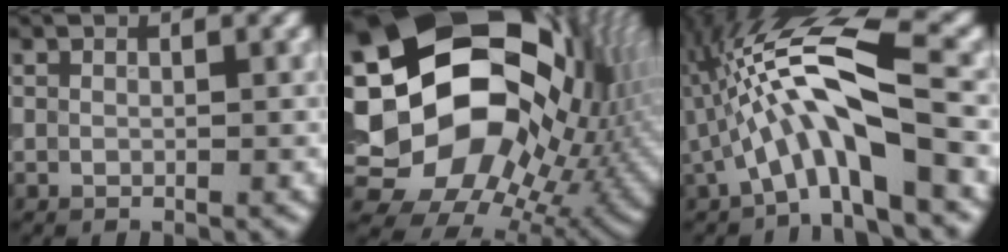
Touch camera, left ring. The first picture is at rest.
{"total": 20.1, "force": [2.5, 15.9, 12.0], "torque": [-0.189, -0.012, 0.065]}
{"total": 9.5, "force": [-1.6, 2.2, 9.1], "torque": [-0.164, 0.027, -0.035]}